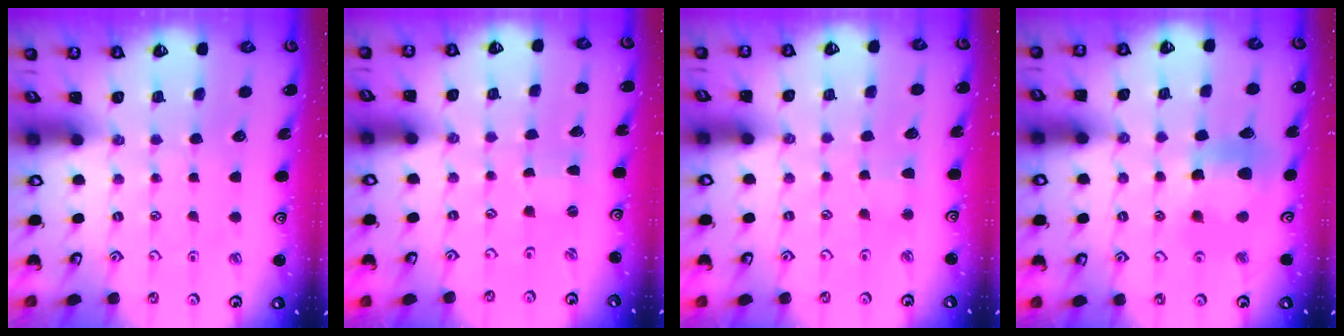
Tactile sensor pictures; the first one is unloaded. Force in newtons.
{"total": 0.7, "press": 0.7, "slide": 0.1}
{"total": 2.1, "press": 2.0, "slide": 0.3}
{"total": 11.5, "press": 11.4, "slide": 1.5}